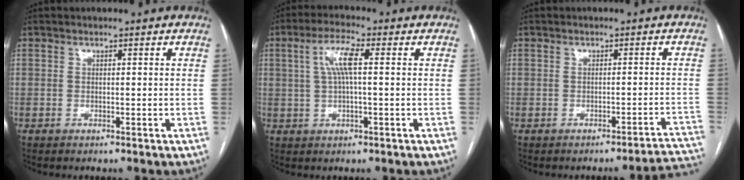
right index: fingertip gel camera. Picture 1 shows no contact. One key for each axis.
{"total": 5.9, "fx": 1.1, "fy": 1.2, "fz": 5.7, "tx": -0.117, "ty": 0.015, "tz": 0.024}
{"total": 7.4, "fx": -7.4, "fy": -0.4, "fz": 0.8, "tx": 0.019, "ty": 0.016, "tz": -0.084}